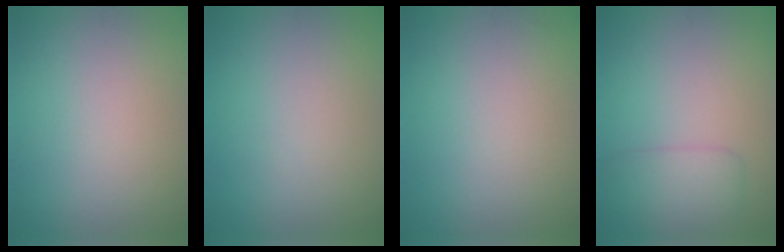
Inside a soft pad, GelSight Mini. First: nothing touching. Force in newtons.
{"total": 0.0}
{"total": 0.0}
{"total": 2.6, "press": 2.6, "slide": 0.0}